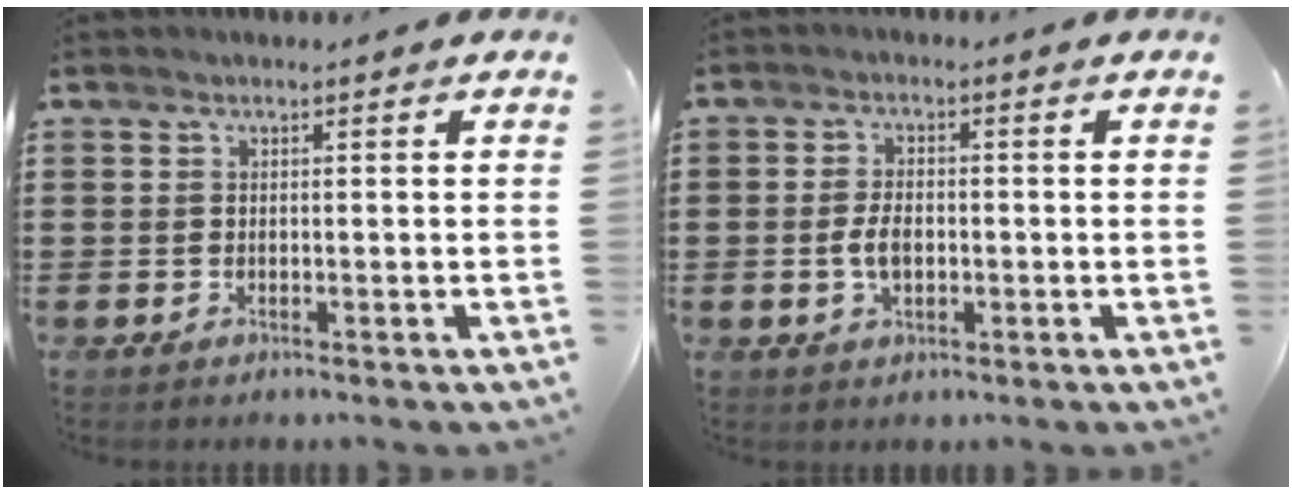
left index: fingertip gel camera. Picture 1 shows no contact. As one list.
[{"total": 3.7, "force": [-0.5, 1.9, 3.2], "torque": [-0.074, -0.001, -0.013]}]